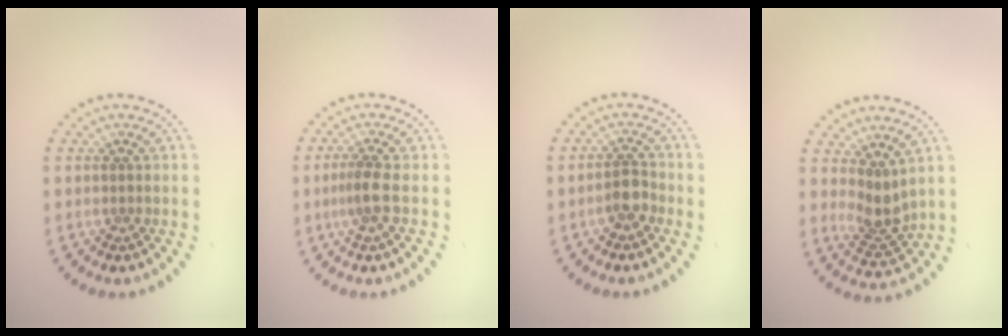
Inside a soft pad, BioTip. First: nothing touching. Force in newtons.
{"total": 2.1, "press": 1.6, "slide": 1.3}
{"total": 1.9, "press": 1.8, "slide": 0.9}
{"total": 2.5, "press": 2.0, "slide": 1.5}